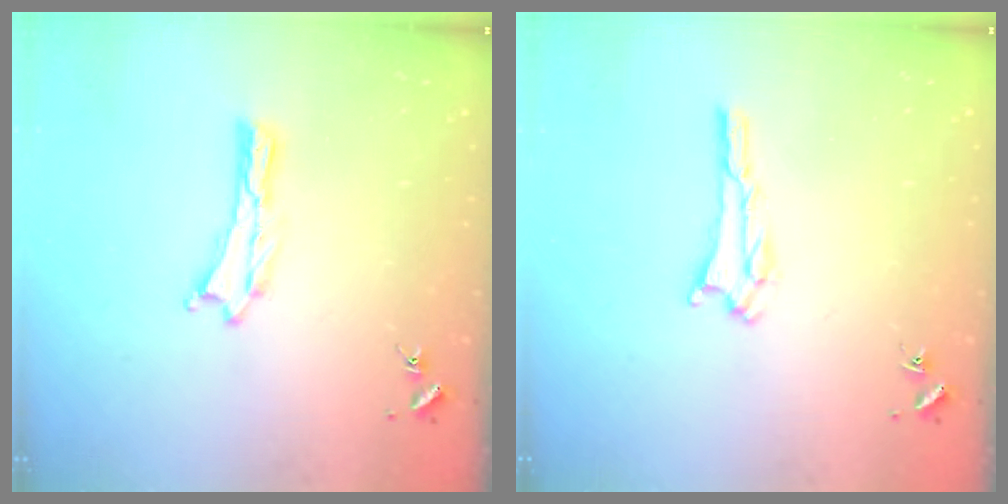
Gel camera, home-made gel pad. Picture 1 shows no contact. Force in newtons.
{"total": 1.8, "press": 1.8, "slide": 0.2}